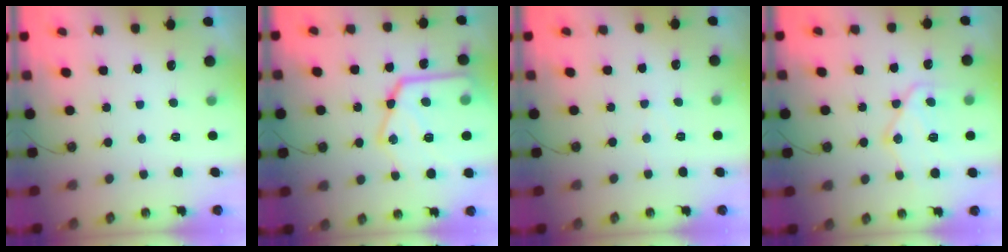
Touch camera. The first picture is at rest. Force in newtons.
{"total": 24.8, "press": 24.7, "slide": 2.6}
{"total": 4.8, "press": 4.8, "slide": 0.3}
{"total": 15.7, "press": 15.7, "slide": 1.3}